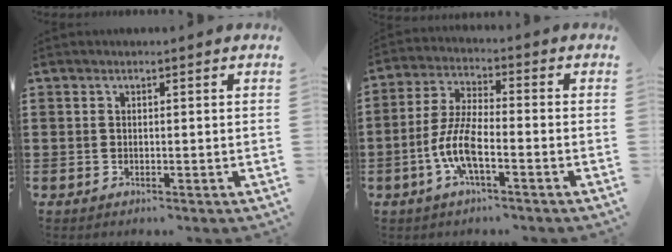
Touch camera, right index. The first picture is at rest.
{"total": 7.5, "force": [-3.1, 2.0, 6.5], "torque": [-0.156, -0.014, -0.065]}